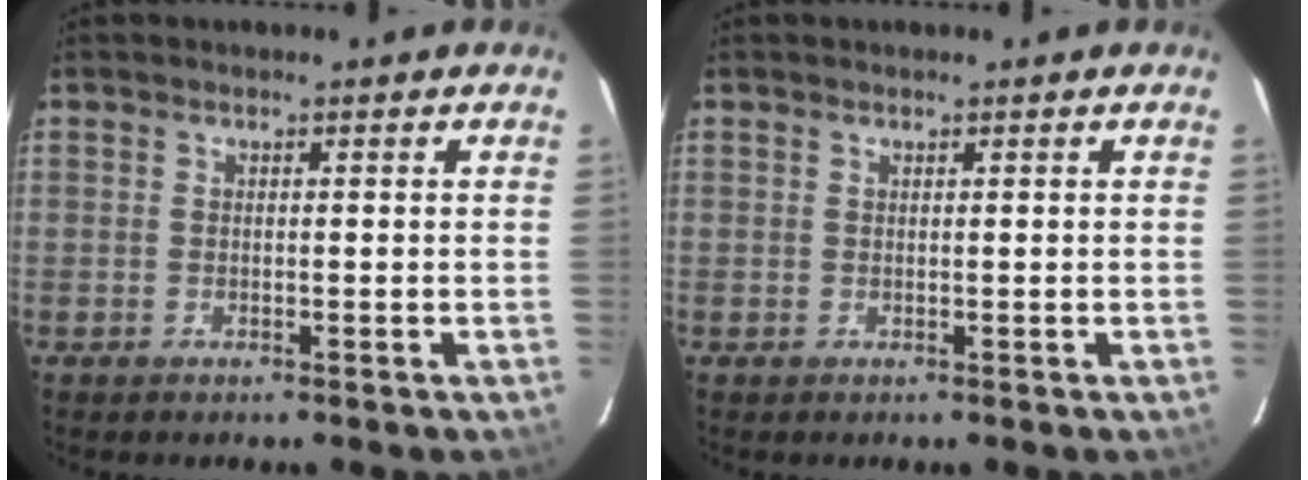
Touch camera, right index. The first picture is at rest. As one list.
[{"total": 0.0}]